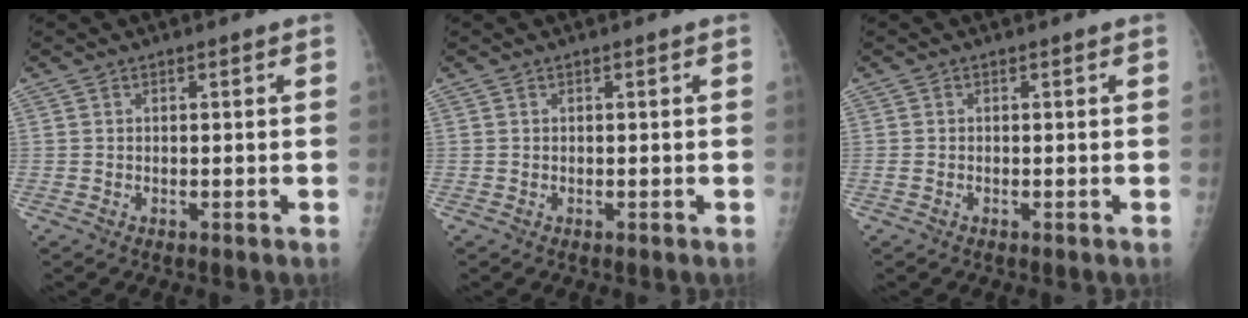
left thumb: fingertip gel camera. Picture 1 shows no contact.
{"total": 0.0}
{"total": 0.6, "force": [-0.1, 0.3, 0.5], "torque": [-0.011, 0.001, -0.002]}